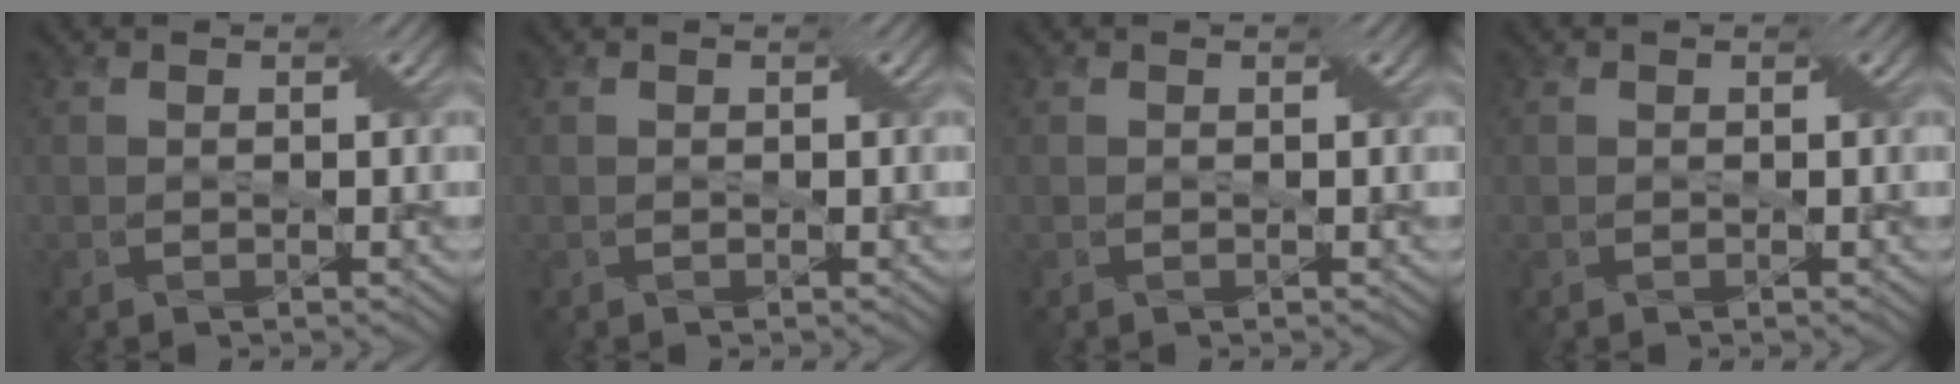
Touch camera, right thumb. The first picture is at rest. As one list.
[{"total": 0.0}, {"total": 0.0}, {"total": 0.0}]